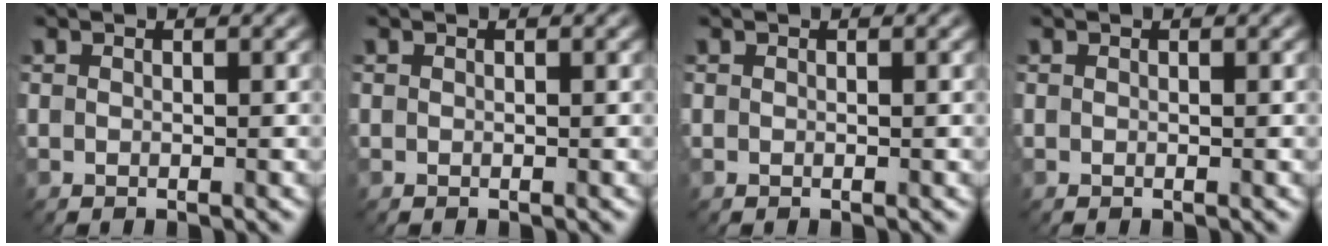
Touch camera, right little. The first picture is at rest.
{"total": 0.0}
{"total": 0.0}
{"total": 0.0}